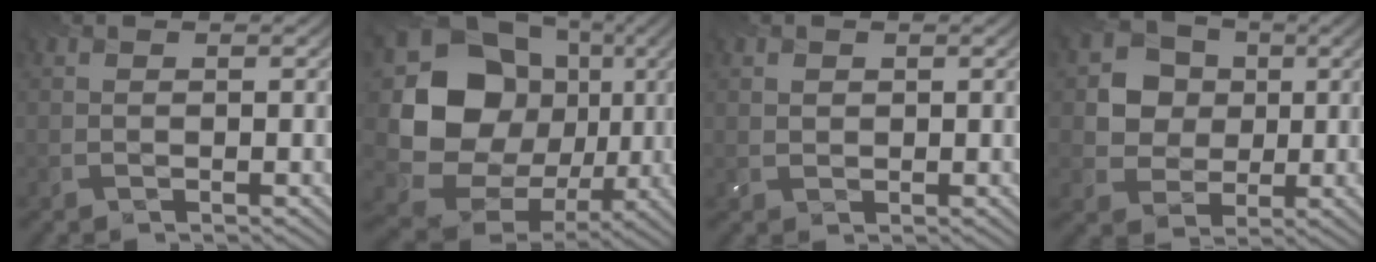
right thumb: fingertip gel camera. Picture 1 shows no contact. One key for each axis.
{"total": 18.9, "fx": 1.4, "fy": 16.1, "fz": 9.9, "tx": -0.223, "ty": -0.023, "tz": 0.035}
{"total": 1.2, "fx": 0.5, "fy": 1.0, "fz": 0.3, "tx": -0.012, "ty": -0.002, "tz": 0.012}
{"total": 6.6, "fx": 1.0, "fy": 5.8, "fz": 2.9, "tx": -0.072, "ty": 0.006, "tz": 0.003}